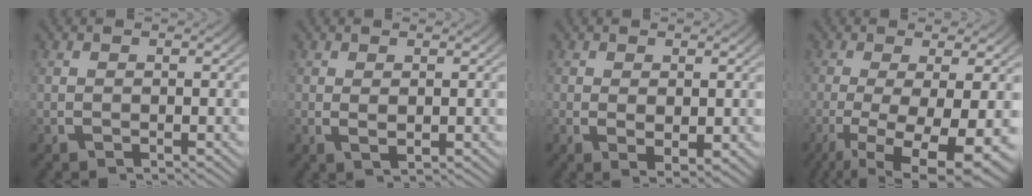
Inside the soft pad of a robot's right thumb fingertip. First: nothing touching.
{"total": 1.0, "force": [0.3, 0.5, 0.8], "torque": [-0.010, 0.000, 0.007]}
{"total": 2.3, "force": [-0.1, 1.5, 1.8], "torque": [-0.028, -0.010, 0.002]}
{"total": 11.2, "force": [-3.6, 5.5, 9.1], "torque": [-0.162, -0.050, -0.033]}